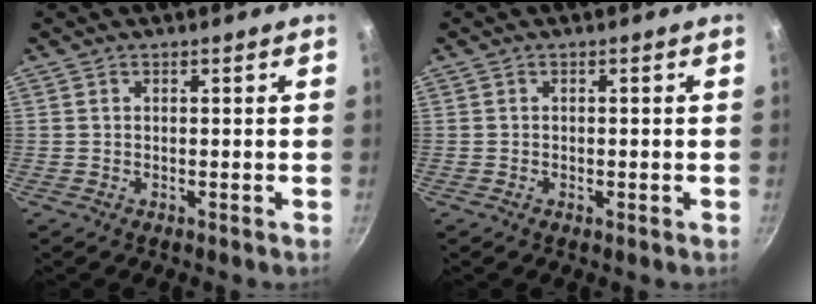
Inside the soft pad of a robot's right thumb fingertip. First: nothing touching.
{"total": 0.8, "force": [-0.3, 0.5, 0.6], "torque": [-0.007, 0.001, -0.006]}